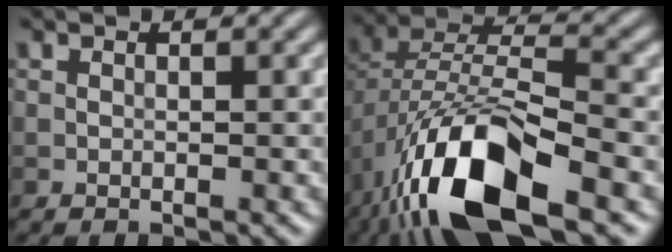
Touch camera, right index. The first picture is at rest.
{"total": 13.2, "force": [-7.0, 5.2, 10.0], "torque": [-0.202, -0.010, -0.131]}